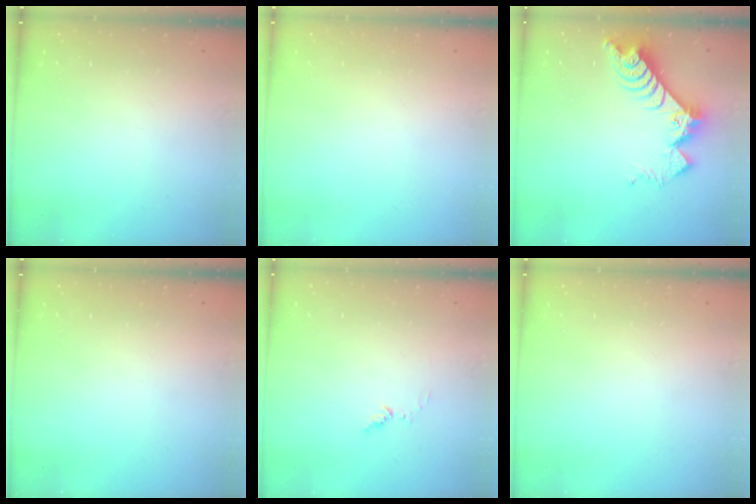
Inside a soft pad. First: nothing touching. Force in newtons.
{"total": 0.0}
{"total": 9.8, "press": 9.7, "slide": 0.9}
{"total": 0.0}
{"total": 4.9, "press": 4.9, "slide": 0.3}
{"total": 0.0}